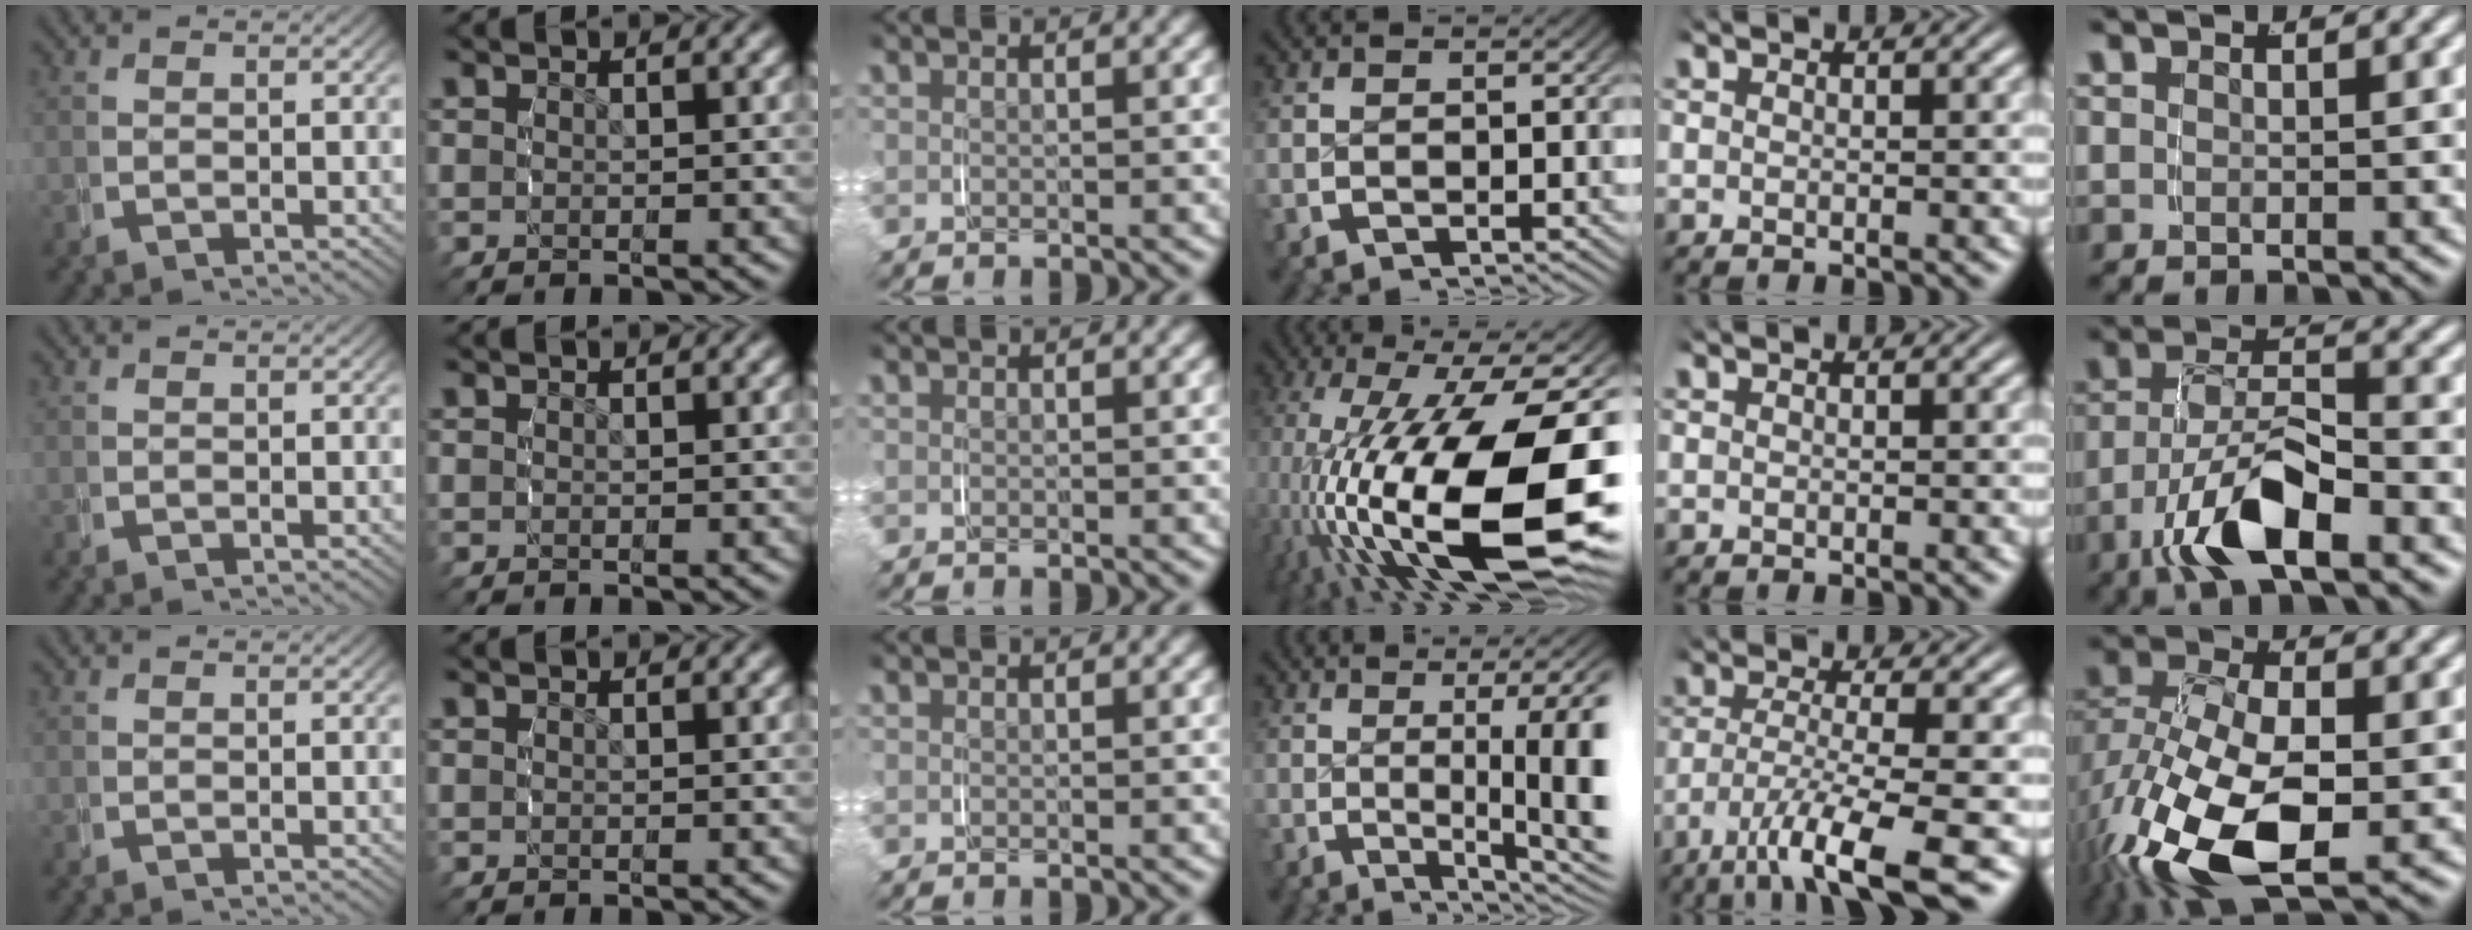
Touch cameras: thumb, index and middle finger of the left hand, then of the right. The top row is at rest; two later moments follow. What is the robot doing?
{"motion": "grasp_and_lifting", "object": "keyboard"}